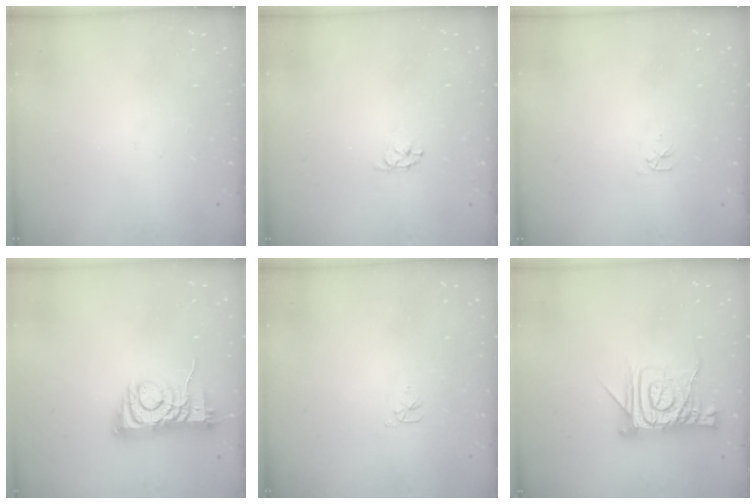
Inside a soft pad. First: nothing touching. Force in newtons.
{"total": 2.9, "press": 2.9, "slide": 0.3}
{"total": 2.8, "press": 2.7, "slide": 0.4}
{"total": 7.6, "press": 7.5, "slide": 1.2}
{"total": 3.1, "press": 3.1, "slide": 0.3}
{"total": 14.3, "press": 14.3, "slide": 1.0}